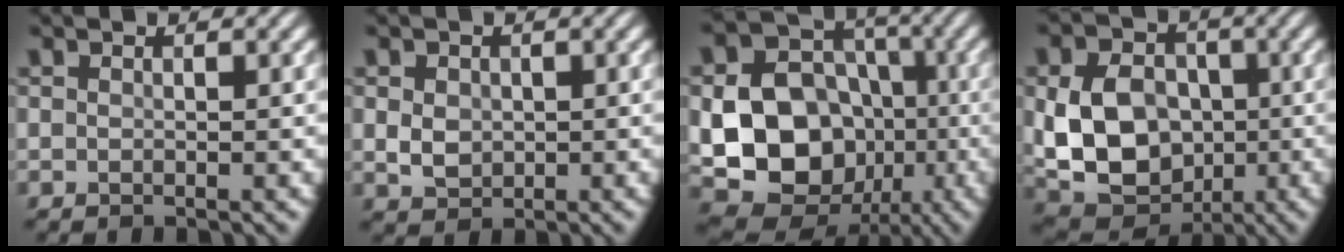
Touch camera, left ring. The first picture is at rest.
{"total": 2.3, "force": [0.2, 1.9, 1.3], "torque": [-0.028, -0.003, 0.003]}
{"total": 13.9, "force": [-2.4, 11.5, 7.5], "torque": [-0.140, -0.022, -0.052]}
{"total": 9.8, "force": [-0.7, 7.4, 6.3], "torque": [-0.124, -0.007, -0.015]}